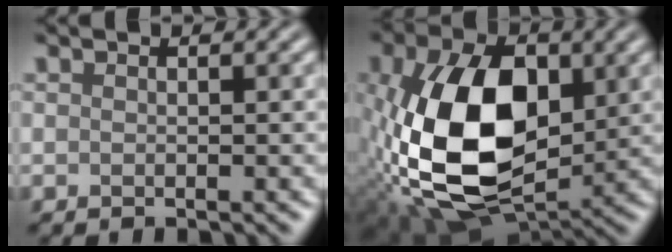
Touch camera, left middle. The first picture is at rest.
{"total": 14.7, "force": [-0.3, 9.2, 11.4], "torque": [-0.234, -0.009, -0.004]}